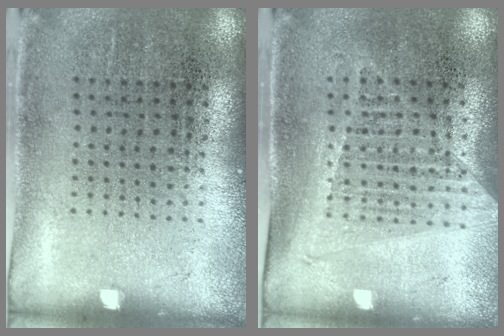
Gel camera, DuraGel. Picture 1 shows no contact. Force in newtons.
{"total": 1.3, "press": 1.2, "slide": 0.6}